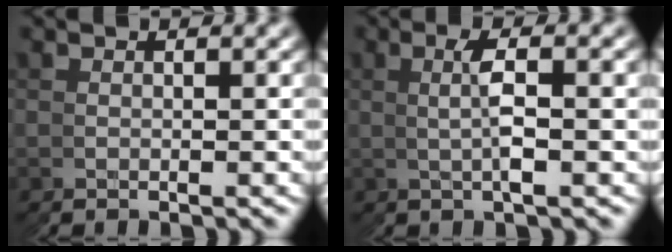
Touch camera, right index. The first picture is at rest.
{"total": 2.4, "force": [0.4, -1.0, 2.2], "torque": [-0.034, 0.019, 0.003]}